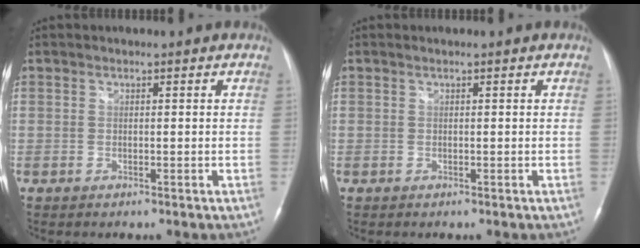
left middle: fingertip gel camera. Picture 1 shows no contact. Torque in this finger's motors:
{"motor_torque": [0.11, -0.10, -0.07, 0.01]}